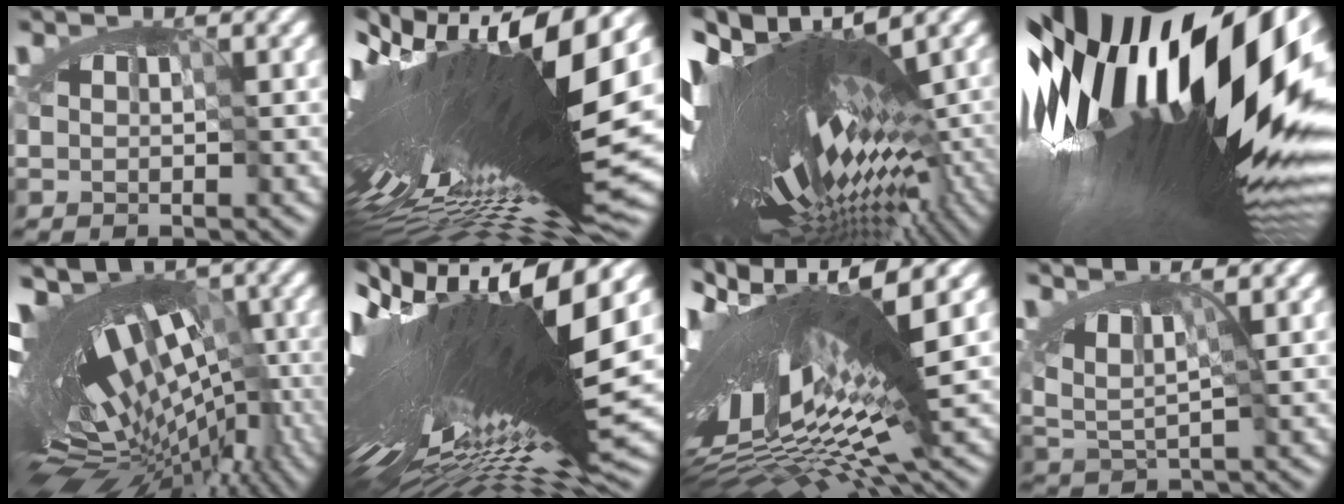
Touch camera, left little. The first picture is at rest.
{"total": 17.1, "force": [1.5, 3.4, 16.7], "torque": [-0.282, -0.009, 0.026]}
{"total": 17.1, "force": [-1.5, 4.2, 16.6], "torque": [-0.284, -0.024, -0.015]}
{"total": 19.2, "force": [0.1, 5.7, 18.4], "torque": [-0.288, -0.027, -0.015]}
{"total": 14.9, "force": [-3.5, 5.8, 13.3], "torque": [-0.159, 0.007, -0.059]}
{"total": 17.3, "force": [1.1, 2.9, 17.0], "torque": [-0.288, -0.018, 0.022]}
{"total": 14.4, "force": [-0.9, 3.8, 13.9], "torque": [-0.260, 0.001, -0.026]}
{"total": 2.7, "force": [0.3, 1.0, 2.5], "torque": [-0.032, 0.002, -0.001]}